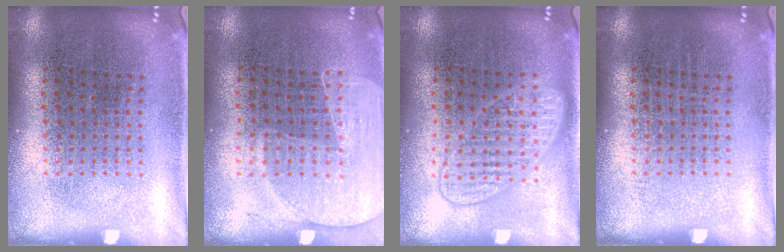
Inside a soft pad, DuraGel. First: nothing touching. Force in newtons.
{"total": 1.6, "press": 1.4, "slide": 0.7}
{"total": 1.5, "press": 1.5, "slide": 0.2}
{"total": 0.0}